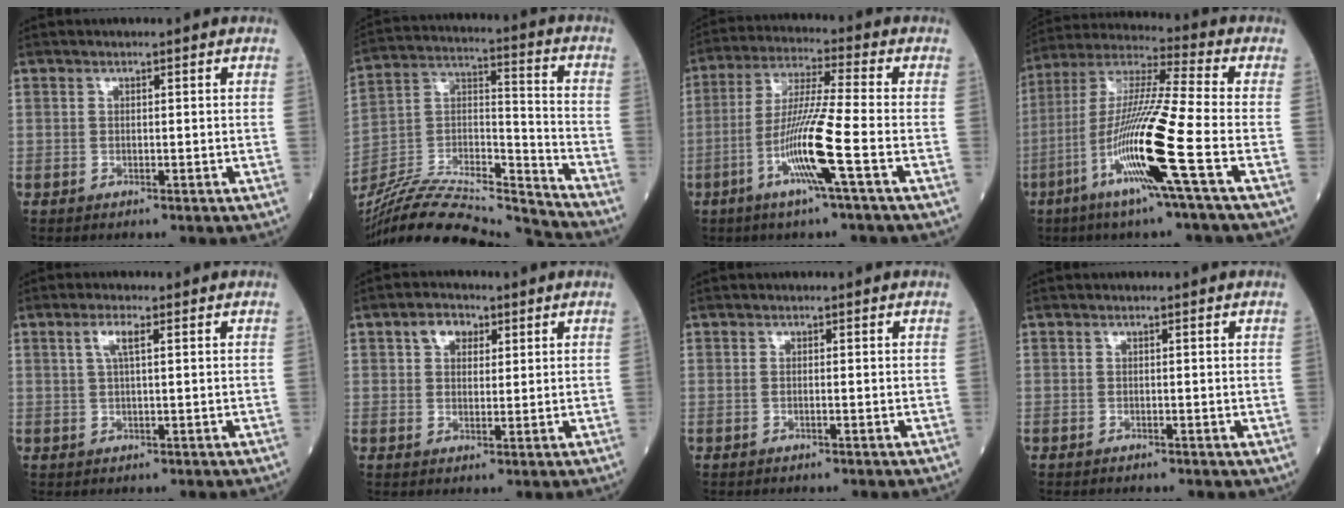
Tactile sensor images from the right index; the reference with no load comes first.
{"total": 23.0, "force": [-21.9, 0.9, 7.1], "torque": [-0.157, 0.006, -0.368]}
{"total": 10.8, "force": [-3.9, -1.2, 10.0], "torque": [-0.199, -0.010, -0.076]}
{"total": 16.0, "force": [-5.9, -1.5, 14.8], "torque": [-0.299, -0.018, -0.117]}
{"total": 2.7, "force": [1.2, 0.3, 2.4], "torque": [-0.056, 0.008, 0.026]}
{"total": 3.9, "force": [1.9, 2.6, 2.1], "torque": [-0.036, 0.013, 0.036]}
{"total": 0.0}
{"total": 0.0}